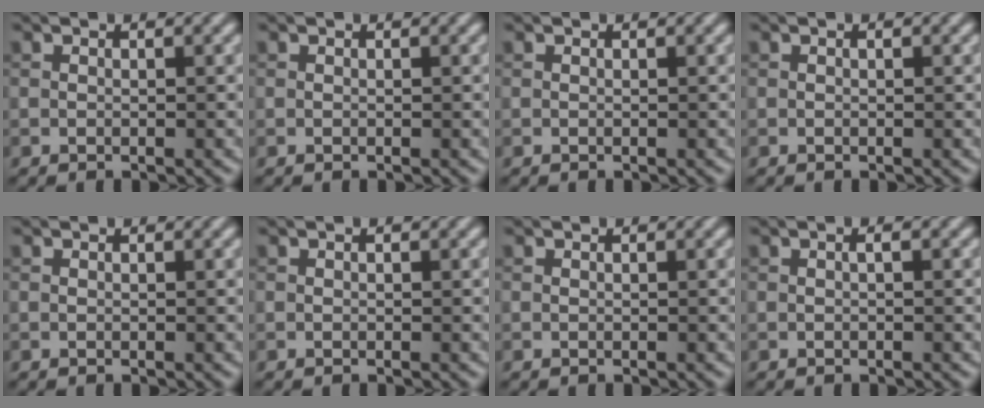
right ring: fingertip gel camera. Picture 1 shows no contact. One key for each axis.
{"total": 0.0}
{"total": 0.0}
{"total": 0.0}
{"total": 0.0}
{"total": 0.0}
{"total": 0.0}
{"total": 0.5, "fx": 0.1, "fy": 0.1, "fz": 0.5, "tx": -0.011, "ty": 0.003, "tz": 0.002}